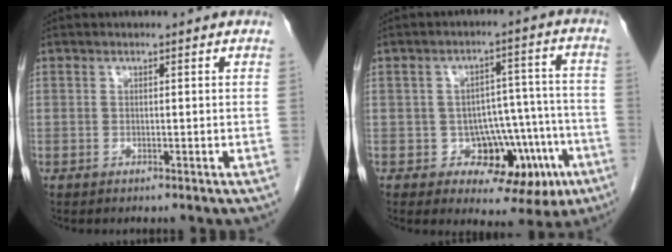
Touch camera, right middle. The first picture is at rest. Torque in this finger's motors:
{"motor_torque": [0.15, -0.27, 0.05, 0.00]}